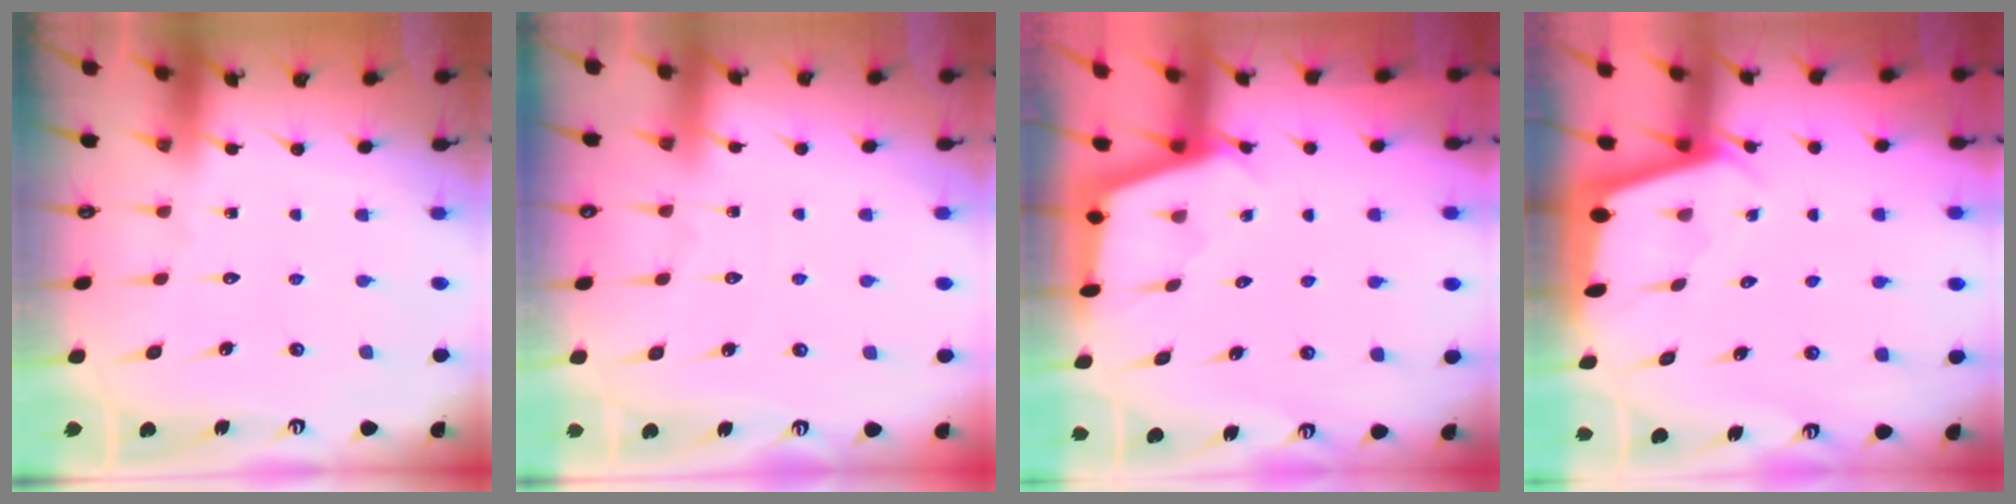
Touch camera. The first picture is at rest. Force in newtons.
{"total": 3.9, "press": 3.9, "slide": 0.4}
{"total": 2.5, "press": 2.5, "slide": 0.1}
{"total": 2.2, "press": 2.2, "slide": 0.1}